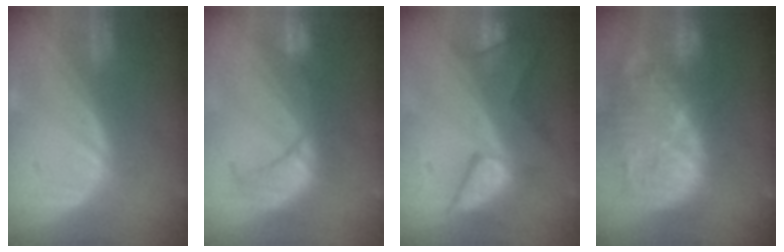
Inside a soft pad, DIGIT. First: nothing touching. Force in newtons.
{"total": 7.8, "press": 7.7, "slide": 1.6}
{"total": 7.8, "press": 7.6, "slide": 1.5}
{"total": 14.5, "press": 12.5, "slide": 7.3}